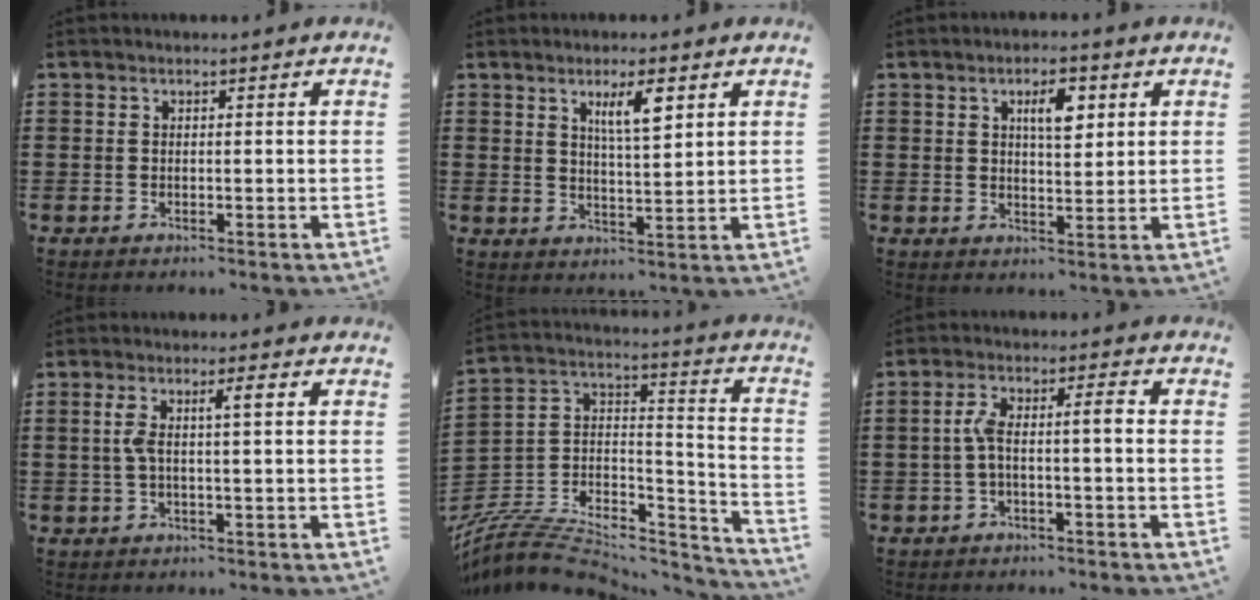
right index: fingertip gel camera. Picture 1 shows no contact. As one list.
[{"total": 5.0, "force": [2.6, 1.1, 4.1], "torque": [-0.079, 0.004, 0.040]}, {"total": 4.7, "force": [1.9, 1.7, 3.9], "torque": [-0.066, 0.004, 0.027]}, {"total": 4.3, "force": [0.7, 0.5, 4.2], "torque": [-0.088, 0.000, 0.006]}, {"total": 7.5, "force": [-5.6, 3.8, 3.2], "torque": [-0.066, 0.008, -0.108]}, {"total": 4.4, "force": [-0.7, 0.7, 4.3], "torque": [-0.087, 0.003, -0.020]}]